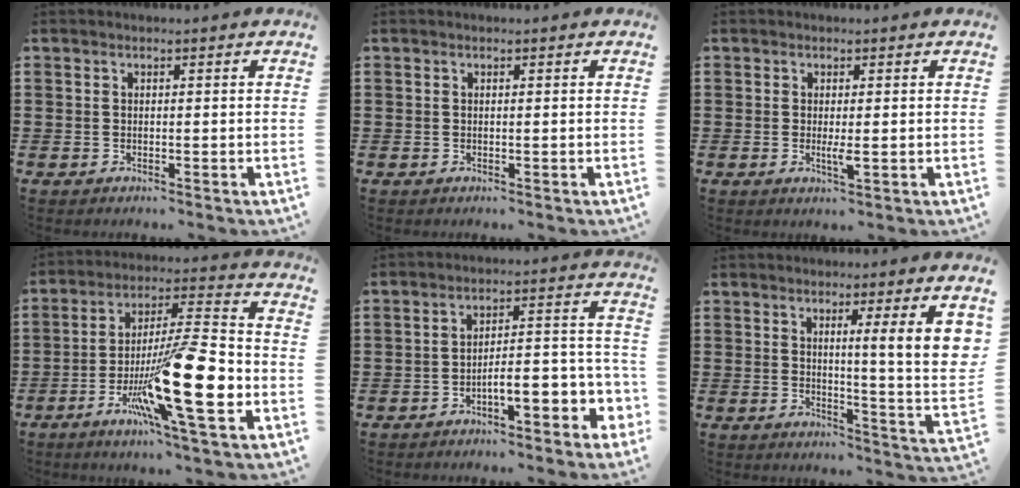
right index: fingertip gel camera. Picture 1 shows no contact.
{"total": 0.0}
{"total": 2.1, "force": [-0.2, 0.3, 2.0], "torque": [-0.037, -0.005, -0.003]}
{"total": 19.3, "force": [-6.7, 3.6, 17.7], "torque": [-0.314, -0.004, -0.106]}
{"total": 5.1, "force": [-3.2, 1.1, 3.8], "torque": [-0.061, -0.015, -0.065]}
{"total": 7.4, "force": [3.2, -0.3, 6.6], "torque": [-0.108, -0.024, 0.047]}